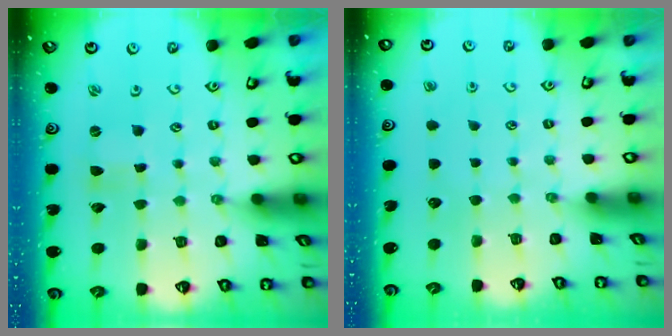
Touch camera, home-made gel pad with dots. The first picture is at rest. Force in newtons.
{"total": 0.0}